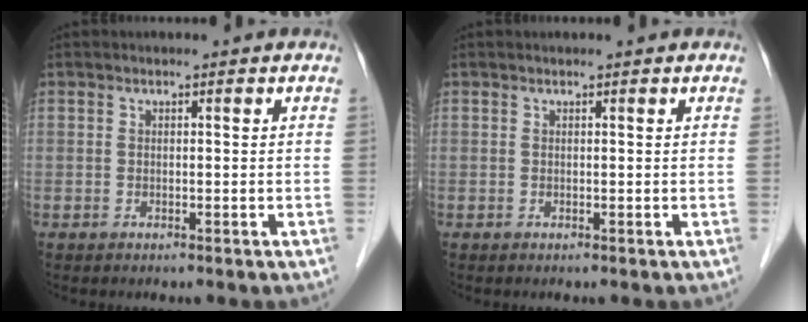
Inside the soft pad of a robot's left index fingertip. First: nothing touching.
{"total": 0.0}